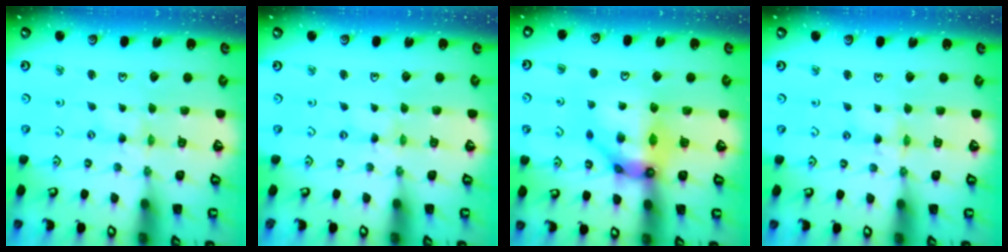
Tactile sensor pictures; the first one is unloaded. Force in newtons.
{"total": 0.0}
{"total": 13.5, "press": 13.4, "slide": 1.6}
{"total": 3.4, "press": 3.4, "slide": 0.4}